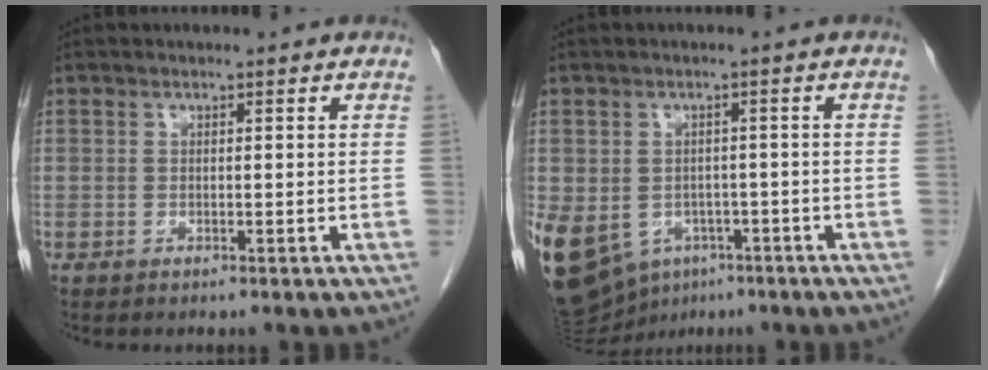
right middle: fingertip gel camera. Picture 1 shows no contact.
{"total": 23.4, "force": [-10.3, 18.0, 10.8], "torque": [-0.350, -0.019, -0.141]}